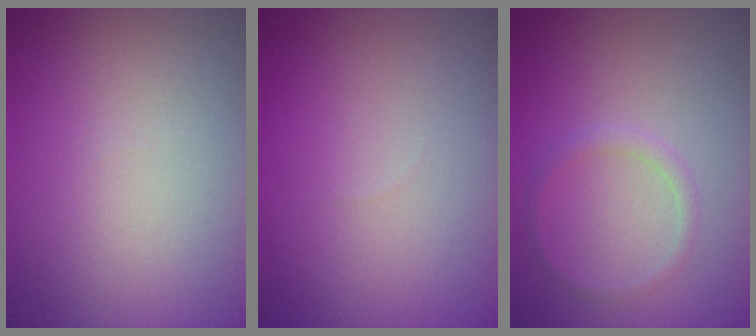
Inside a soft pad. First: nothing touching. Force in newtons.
{"total": 0.0}
{"total": 1.2, "press": 1.2, "slide": 0.0}